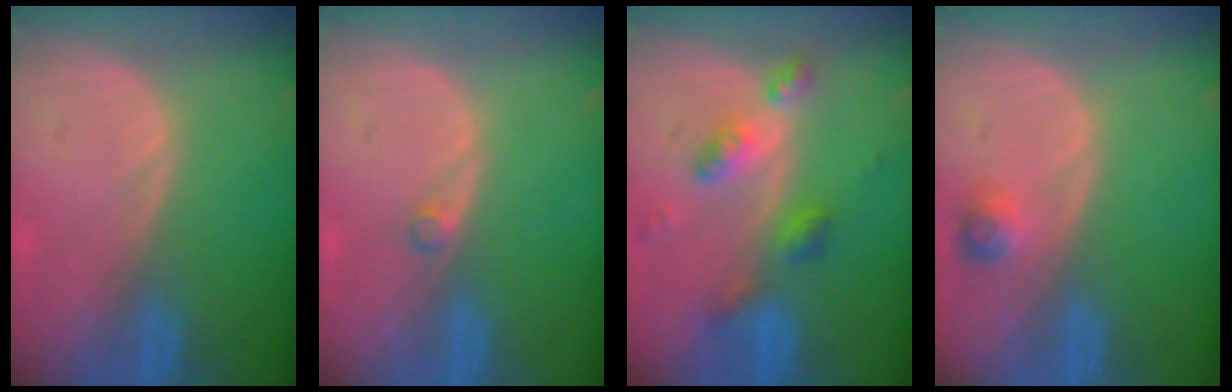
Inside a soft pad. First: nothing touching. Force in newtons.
{"total": 0.9, "press": 0.9, "slide": 0.2}
{"total": 6.0, "press": 5.3, "slide": 2.9}
{"total": 2.2, "press": 2.2, "slide": 0.4}